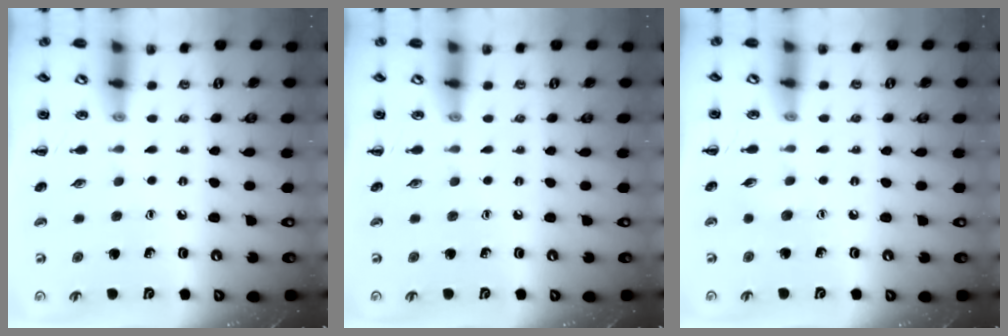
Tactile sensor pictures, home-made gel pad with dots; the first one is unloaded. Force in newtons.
{"total": 0.0}
{"total": 3.8, "press": 3.7, "slide": 0.9}